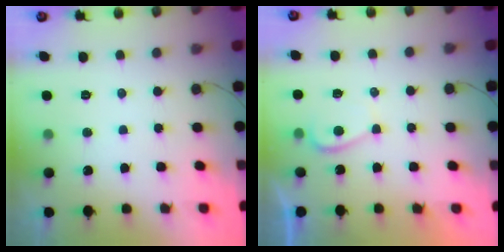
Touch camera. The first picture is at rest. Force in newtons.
{"total": 2.3, "press": 2.2, "slide": 0.8}